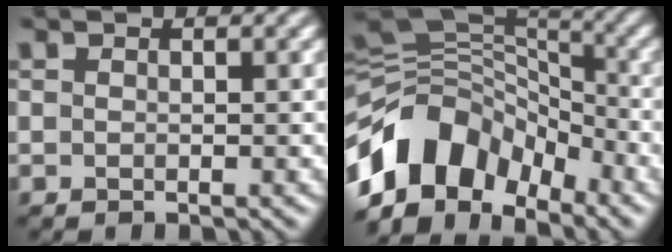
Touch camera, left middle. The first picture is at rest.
{"total": 11.1, "force": [-5.1, 7.5, 6.4], "torque": [-0.111, 0.020, -0.112]}